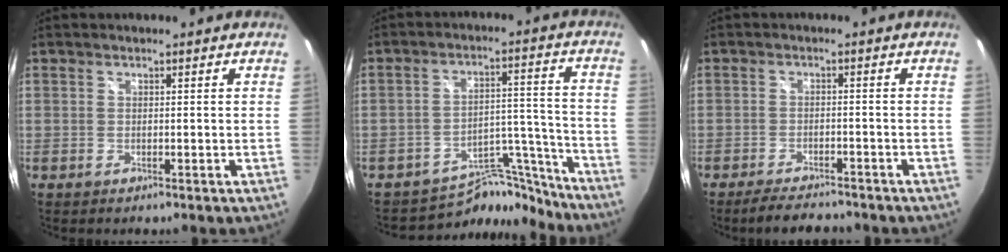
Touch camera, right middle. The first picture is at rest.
{"total": 12.5, "force": [-11.9, 3.8, 0.8], "torque": [0.000, 0.052, -0.180]}
{"total": 6.6, "force": [-5.8, 1.8, 2.6], "torque": [-0.066, -0.008, -0.090]}